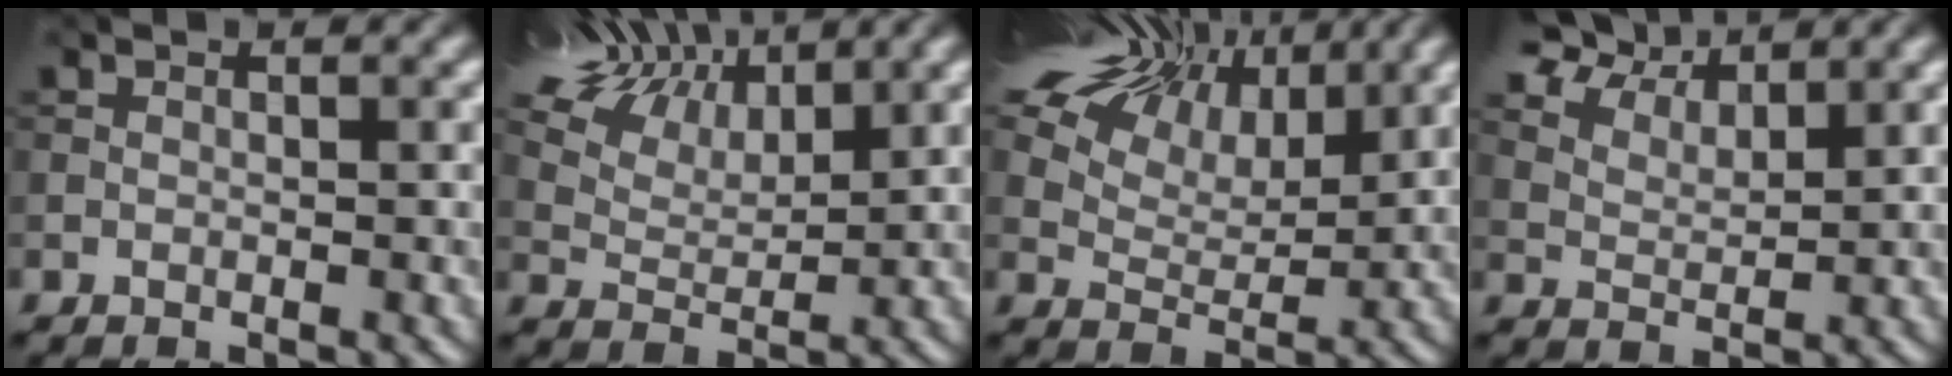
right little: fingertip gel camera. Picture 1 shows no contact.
{"total": 9.5, "force": [6.7, 4.2, 5.2], "torque": [-0.144, 0.027, 0.123]}
{"total": 13.9, "force": [8.8, 7.2, 8.1], "torque": [-0.191, 0.040, 0.158]}
{"total": 5.1, "force": [4.6, 1.1, 1.7], "torque": [-0.065, 0.004, 0.103]}